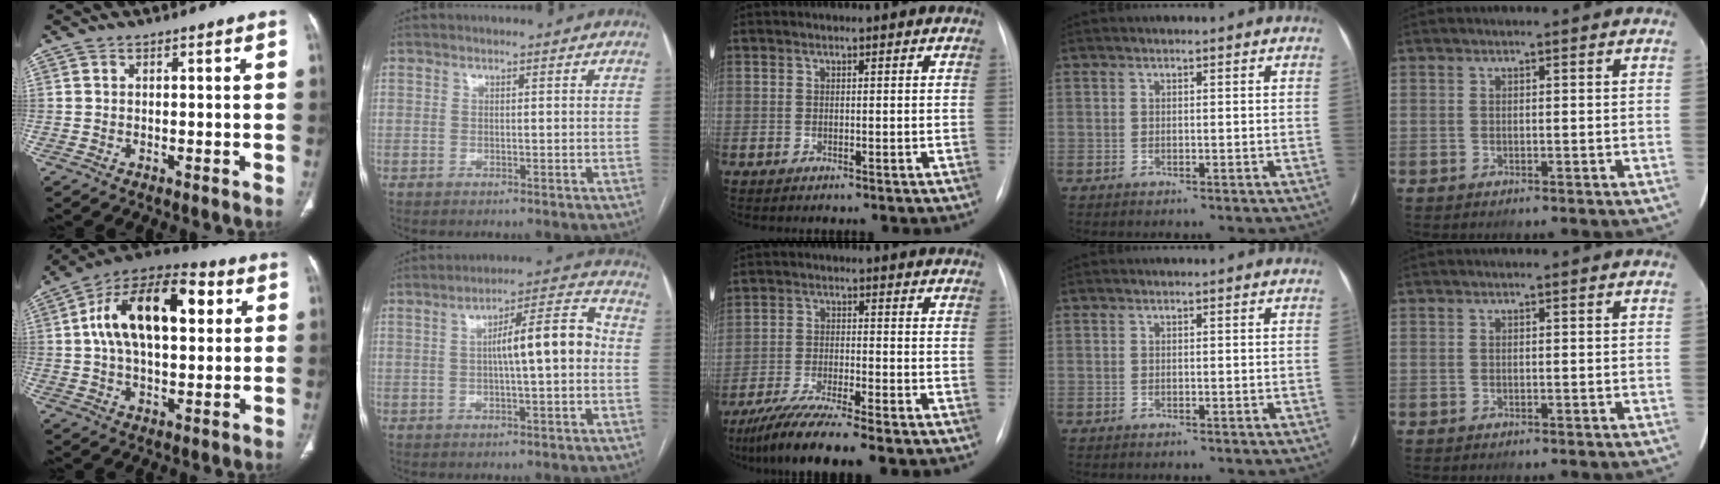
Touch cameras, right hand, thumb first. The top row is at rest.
{"thumb": {"total": 20.5, "force": [4.8, 10.8, 16.8], "torque": [-0.257, 0.021, 0.068]}, "index": {"total": 9.9, "force": [0.0, 1.5, 9.7], "torque": [-0.151, 0.030, -0.002]}, "middle": {"total": 9.3, "force": [-7.4, -0.2, 5.7], "torque": [-0.099, -0.030, -0.127]}}